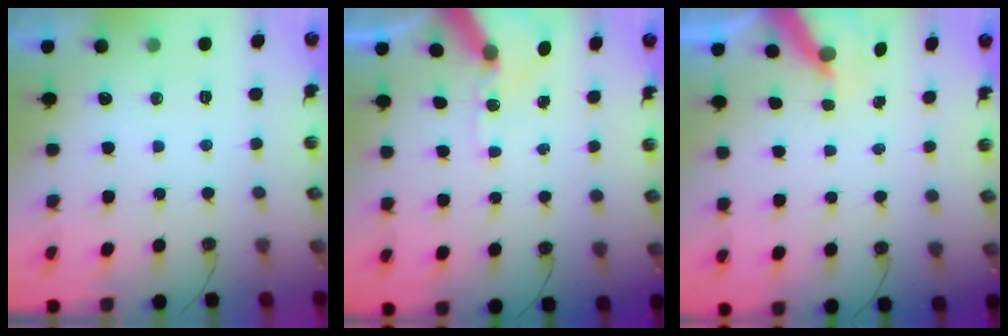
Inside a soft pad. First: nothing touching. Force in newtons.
{"total": 11.2, "press": 11.1, "slide": 1.7}
{"total": 6.5, "press": 6.4, "slide": 0.7}